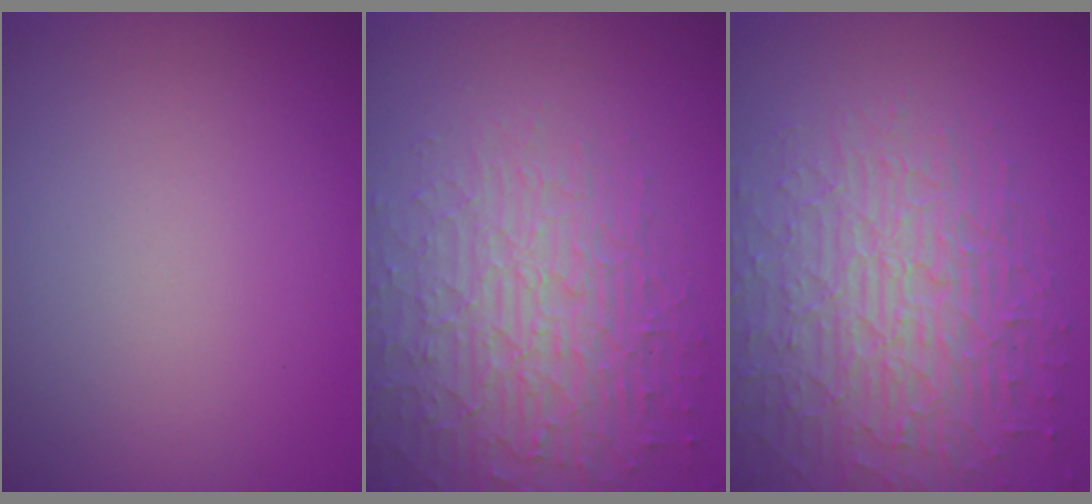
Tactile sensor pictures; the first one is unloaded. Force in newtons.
{"total": 6.5, "press": 5.1, "slide": 4.0}
{"total": 8.4, "press": 6.0, "slide": 5.8}